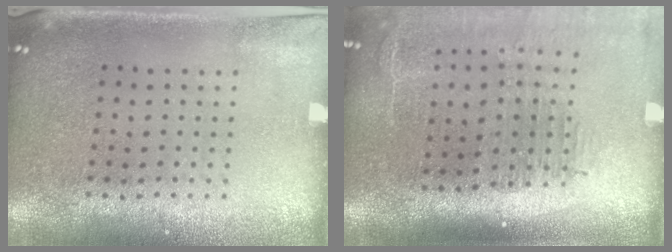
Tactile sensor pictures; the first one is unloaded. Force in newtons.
{"total": 2.4, "press": 1.9, "slide": 1.4}